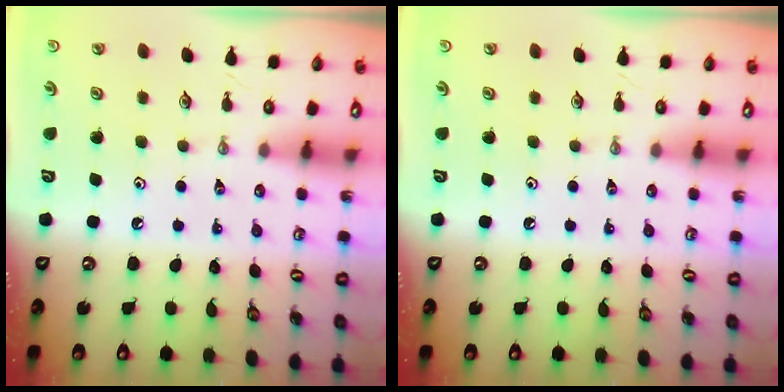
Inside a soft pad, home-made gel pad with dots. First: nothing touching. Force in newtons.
{"total": 0.0}